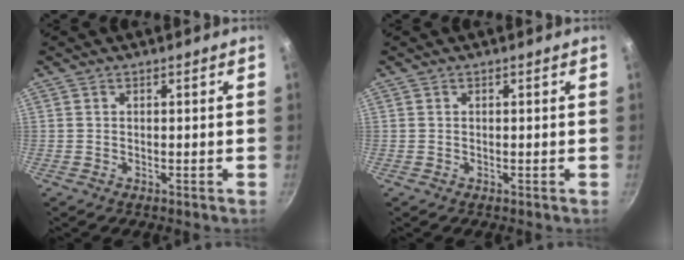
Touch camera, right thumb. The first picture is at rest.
{"total": 0.0}